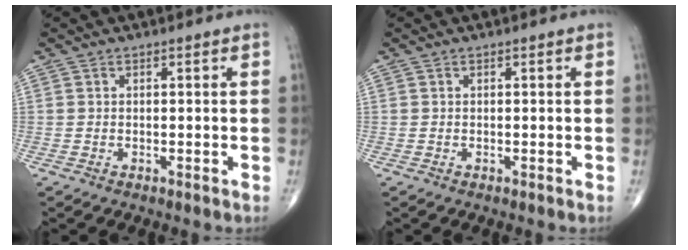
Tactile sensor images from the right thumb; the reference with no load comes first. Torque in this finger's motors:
{"motor_torque": [-0.24, 0.24, -0.08, -0.03, 0.00]}